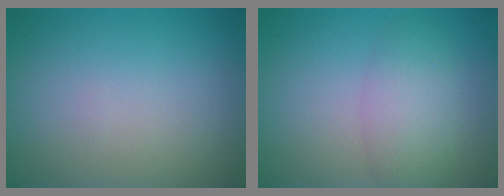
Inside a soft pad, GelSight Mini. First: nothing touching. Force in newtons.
{"total": 2.4, "press": 2.4, "slide": 0.2}